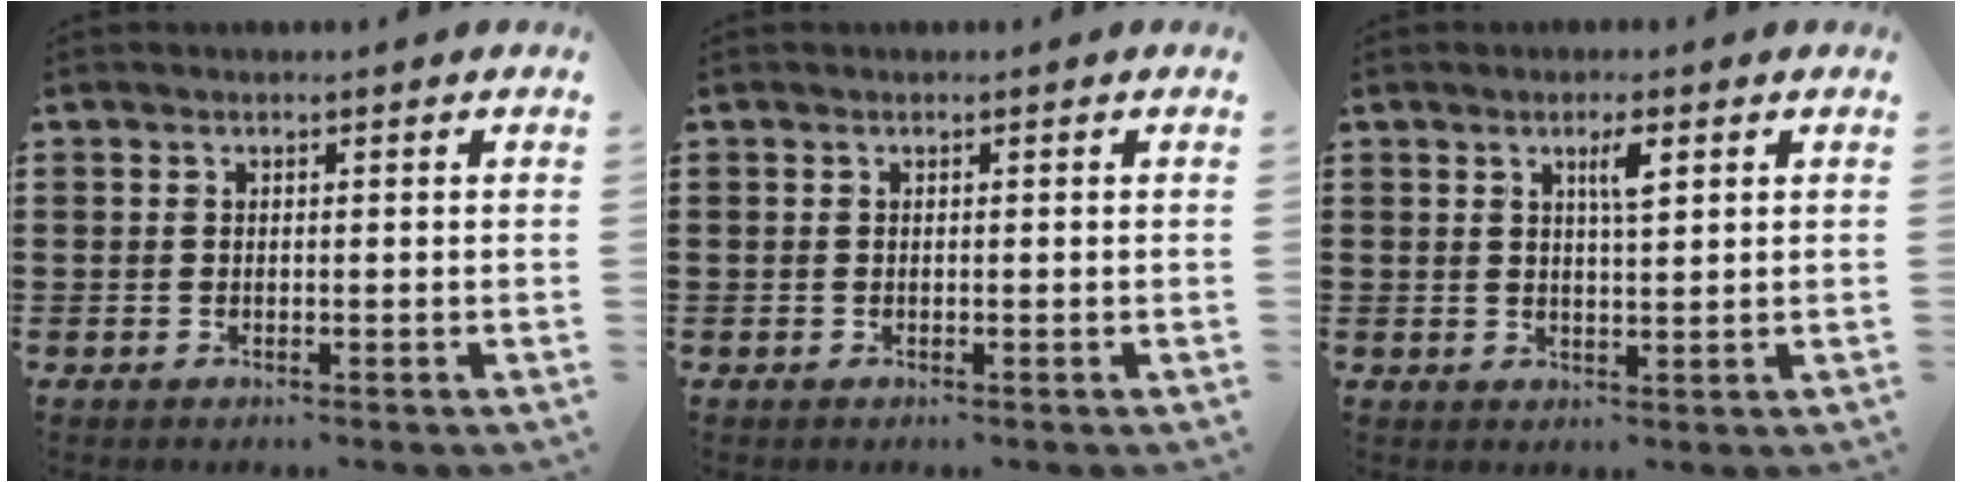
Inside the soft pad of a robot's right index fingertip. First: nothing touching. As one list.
[{"total": 0.0}, {"total": 3.3, "force": [1.4, 0.6, 2.9], "torque": [-0.052, 0.003, 0.020]}]